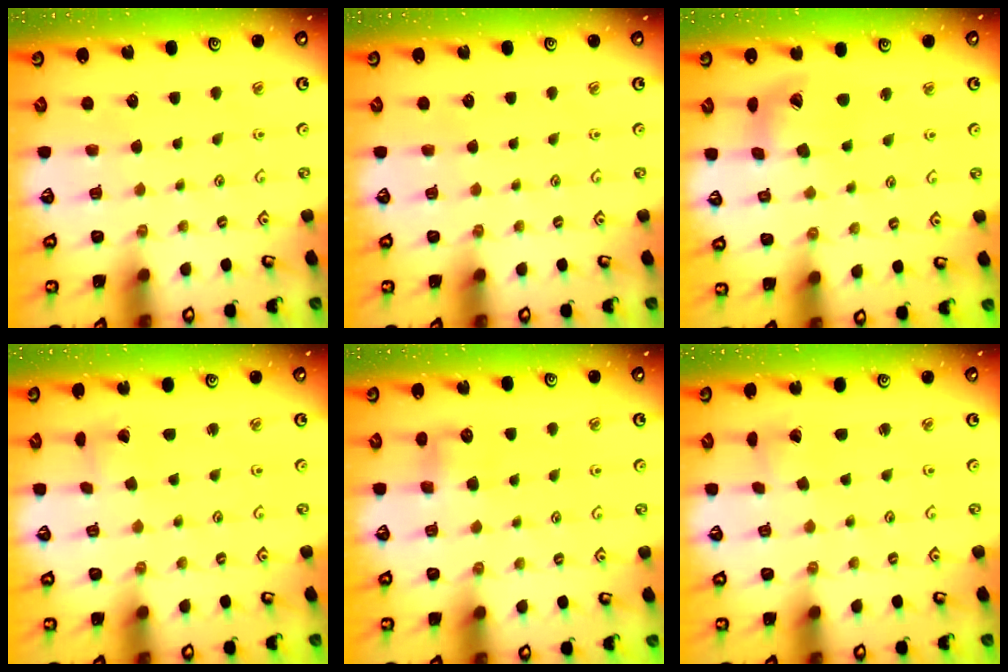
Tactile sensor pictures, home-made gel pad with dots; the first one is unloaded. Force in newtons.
{"total": 0.0}
{"total": 13.3, "press": 13.2, "slide": 1.7}
{"total": 2.4, "press": 2.4, "slide": 0.2}
{"total": 5.4, "press": 5.4, "slide": 0.7}
{"total": 2.0, "press": 2.0, "slide": 0.2}